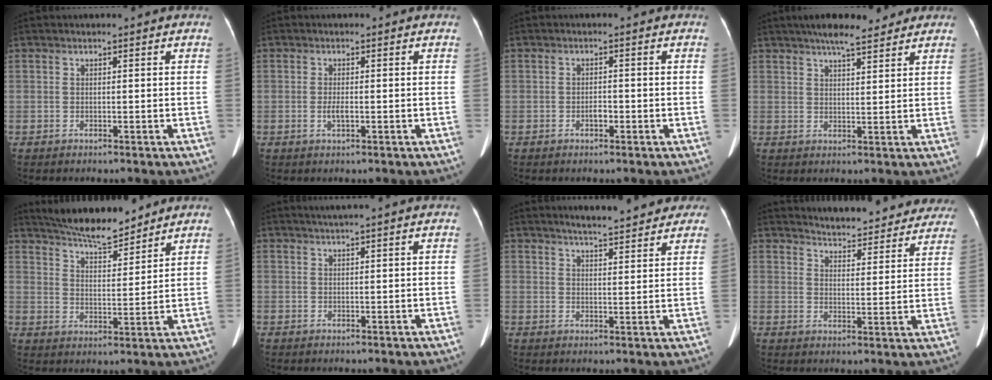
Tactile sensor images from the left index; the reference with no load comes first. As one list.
[{"total": 1.5, "force": [-0.4, 0.4, 1.4], "torque": [-0.030, -0.001, -0.007]}, {"total": 1.4, "force": [-0.8, 0.6, 0.9], "torque": [-0.015, 0.003, -0.012]}, {"total": 7.6, "force": [6.2, 1.5, 4.2], "torque": [-0.061, 0.023, 0.093]}, {"total": 10.4, "force": [9.5, 1.5, 3.9], "torque": [-0.066, 0.007, 0.159]}, {"total": 2.2, "force": [1.7, -0.6, 1.2], "torque": [-0.015, 0.011, 0.035]}, {"total": 10.3, "force": [9.0, 1.9, 4.7], "torque": [-0.050, 0.011, 0.107]}, {"total": 18.2, "force": [17.3, 3.9, 4.3], "torque": [-0.035, -0.029, 0.202]}]